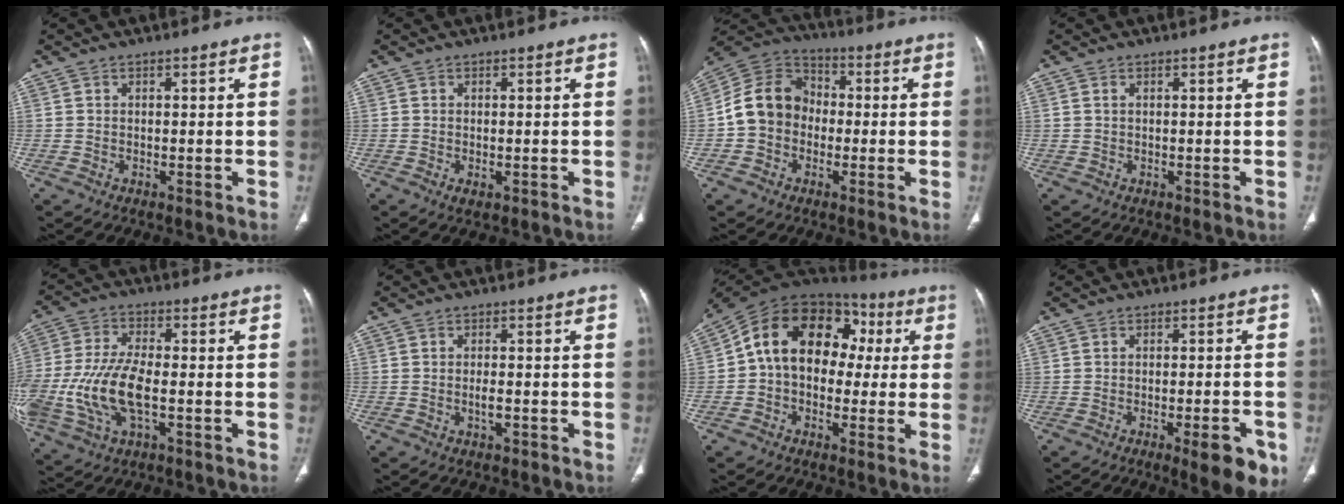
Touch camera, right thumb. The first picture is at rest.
{"total": 1.5, "force": [-0.5, 0.7, 1.2], "torque": [-0.023, -0.004, -0.005]}
{"total": 11.7, "force": [-1.2, 9.8, 6.2], "torque": [-0.100, 0.038, -0.036]}
{"total": 0.6, "force": [0.2, 0.3, 0.4], "torque": [-0.012, 0.004, 0.003]}
{"total": 16.3, "force": [-3.5, 7.6, 13.9], "torque": [-0.317, 0.009, -0.060]}
{"total": 1.8, "force": [-0.8, 0.7, 1.5], "torque": [-0.025, 0.002, -0.014]}
{"total": 17.6, "force": [1.9, 12.7, 12.0], "torque": [-0.154, 0.055, 0.016]}
{"total": 8.4, "force": [-4.1, 2.1, 7.0], "torque": [-0.080, 0.004, -0.049]}